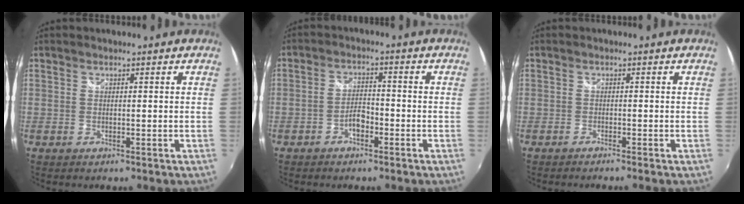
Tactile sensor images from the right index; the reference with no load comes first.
{"total": 3.5, "force": [-2.1, 1.6, 2.2], "torque": [-0.047, 0.007, -0.037]}
{"total": 0.8, "force": [-0.8, 0.0, 0.2], "torque": [-0.009, -0.004, -0.018]}